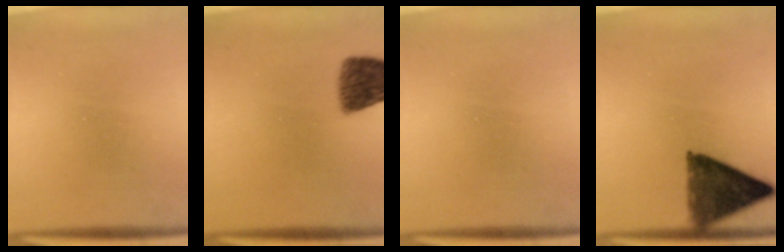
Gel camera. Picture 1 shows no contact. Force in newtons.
{"total": 7.5}
{"total": 0.0}
{"total": 8.7}